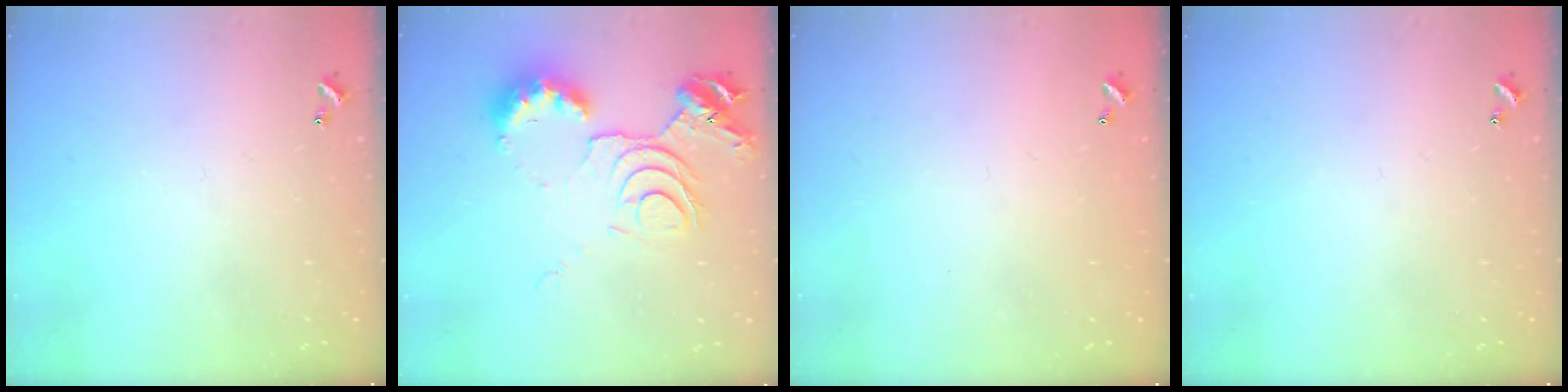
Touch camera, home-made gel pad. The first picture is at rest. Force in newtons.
{"total": 11.5, "press": 11.4, "slide": 1.2}
{"total": 2.9, "press": 2.9, "slide": 0.1}
{"total": 0.0}